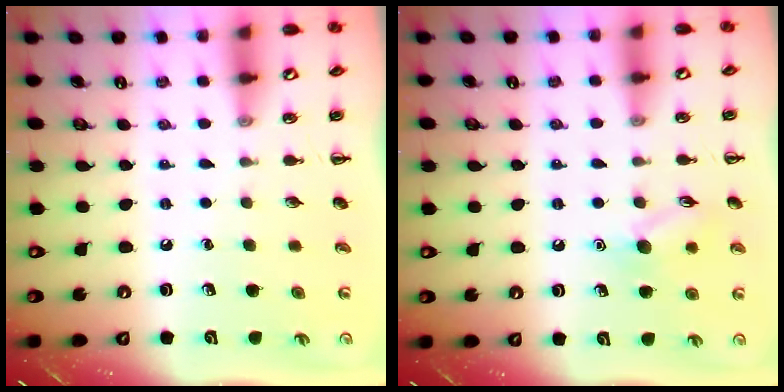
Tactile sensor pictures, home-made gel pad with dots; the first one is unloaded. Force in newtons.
{"total": 8.5, "press": 8.5, "slide": 1.1}